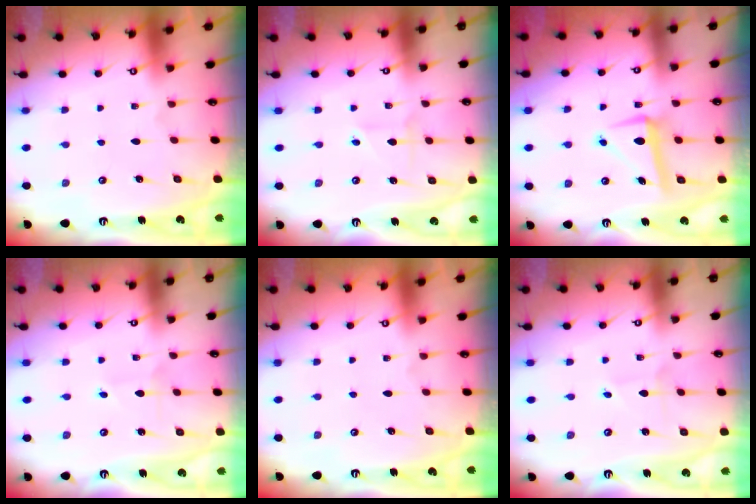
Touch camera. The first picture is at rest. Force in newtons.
{"total": 1.8, "press": 1.7, "slide": 0.2}
{"total": 7.8, "press": 7.7, "slide": 1.4}
{"total": 1.9, "press": 1.9, "slide": 0.1}
{"total": 0.0}
{"total": 1.4, "press": 1.4, "slide": 0.1}